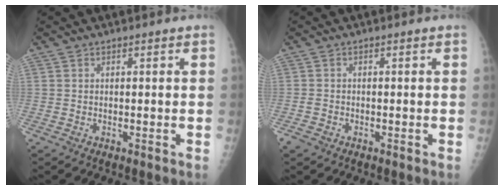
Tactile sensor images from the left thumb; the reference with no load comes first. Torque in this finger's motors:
{"motor_torque": [-0.15, 0.19, -0.11, 0.10, 0.06]}